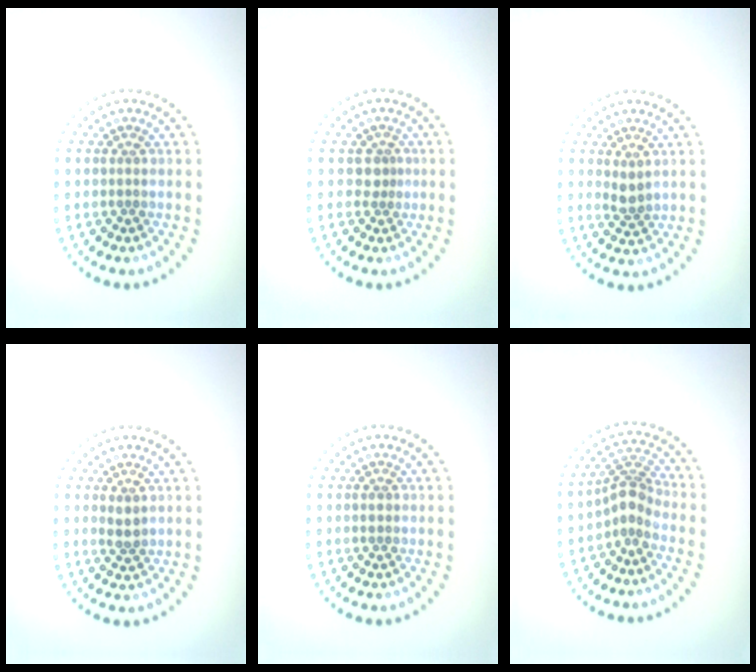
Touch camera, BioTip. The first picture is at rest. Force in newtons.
{"total": 0.9, "press": 0.6, "slide": 0.7}
{"total": 1.5, "press": 1.3, "slide": 0.7}
{"total": 1.4, "press": 1.4, "slide": 0.3}
{"total": 0.9, "press": 0.9, "slide": 0.1}
{"total": 2.8, "press": 2.0, "slide": 2.0}